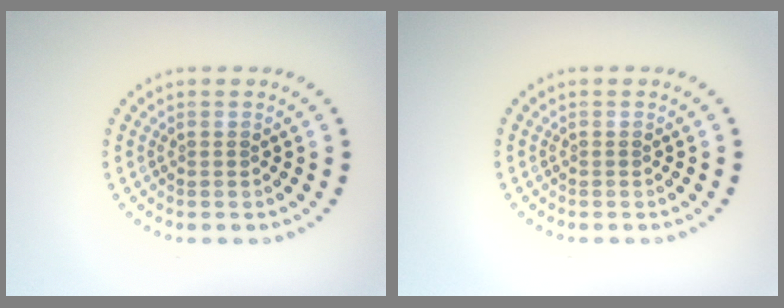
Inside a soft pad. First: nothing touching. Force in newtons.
{"total": 0.0}